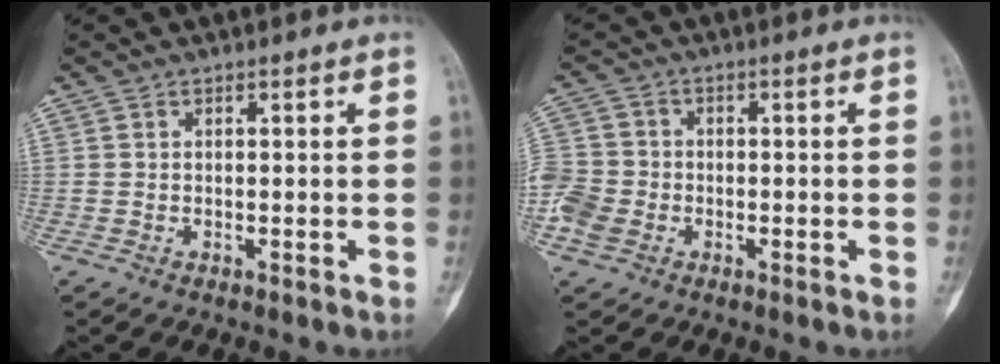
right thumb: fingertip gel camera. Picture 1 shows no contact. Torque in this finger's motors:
{"motor_torque": [0.17, 2.21, 1.89, -0.14, 0.68]}